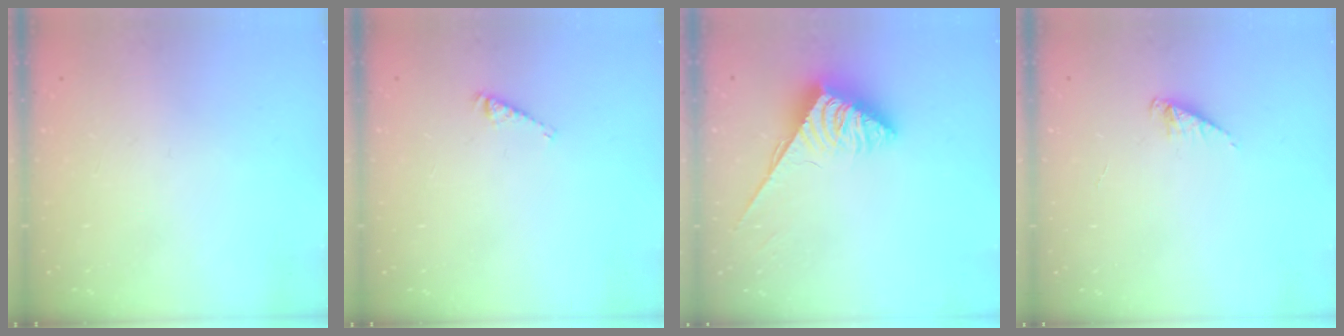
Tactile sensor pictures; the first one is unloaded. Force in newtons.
{"total": 3.7, "press": 3.7, "slide": 0.4}
{"total": 3.8, "press": 3.8, "slide": 0.6}
{"total": 4.4, "press": 4.3, "slide": 0.6}